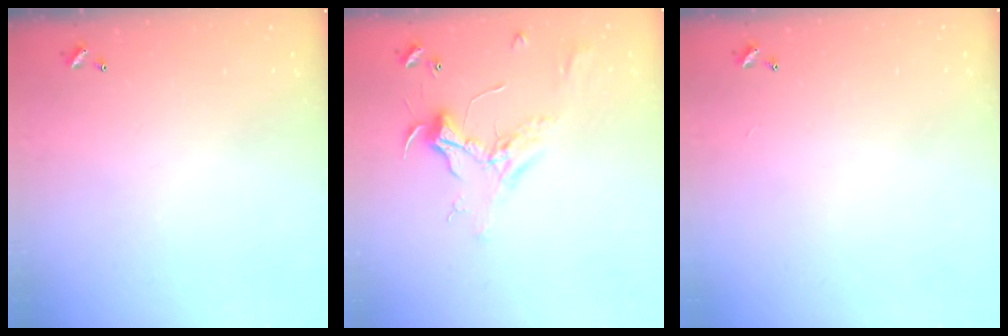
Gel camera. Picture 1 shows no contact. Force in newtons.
{"total": 2.4, "press": 2.3, "slide": 0.9}
{"total": 2.6, "press": 2.6, "slide": 0.3}